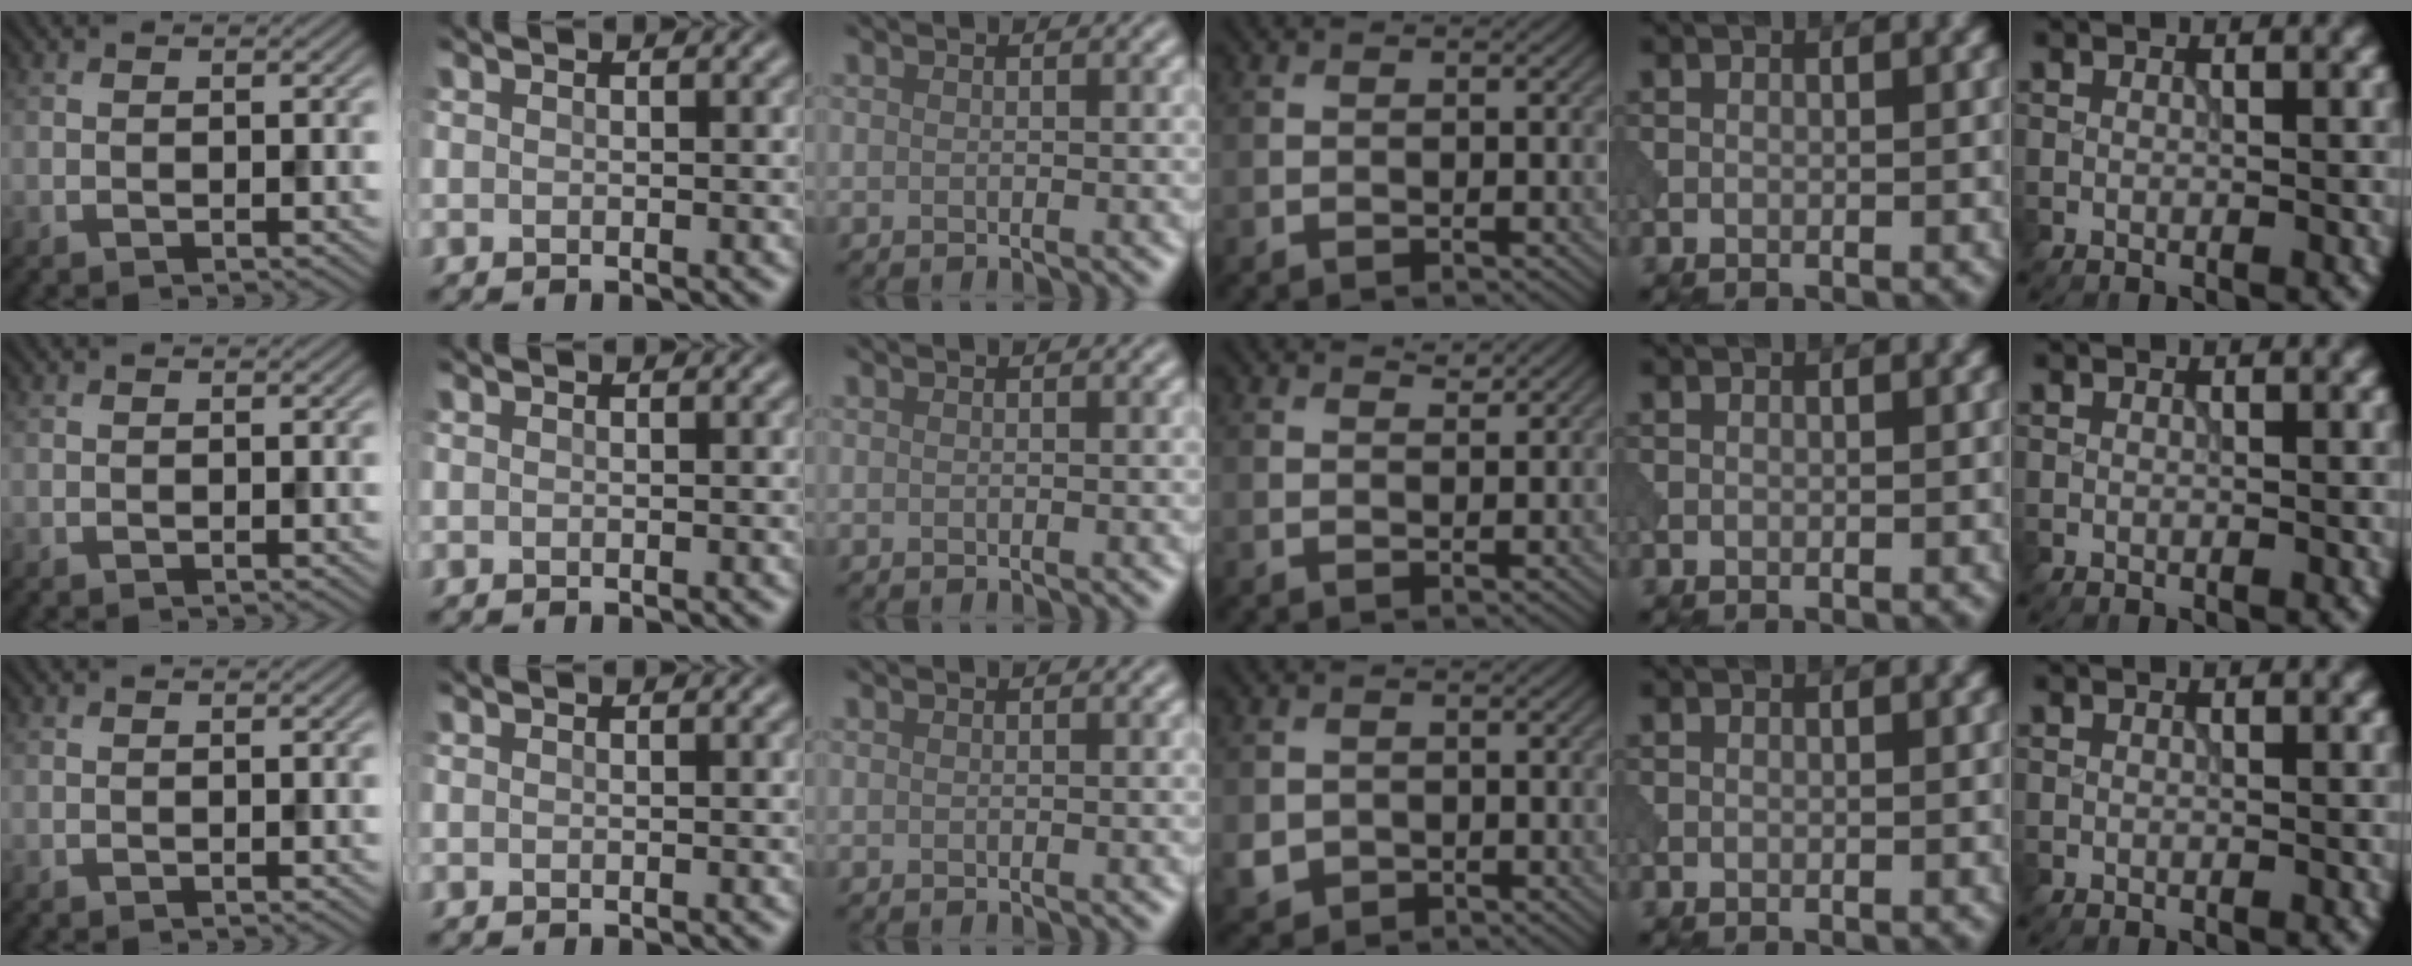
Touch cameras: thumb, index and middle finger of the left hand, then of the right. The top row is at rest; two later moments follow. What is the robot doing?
{"motion": "open", "object": "sandwich press"}